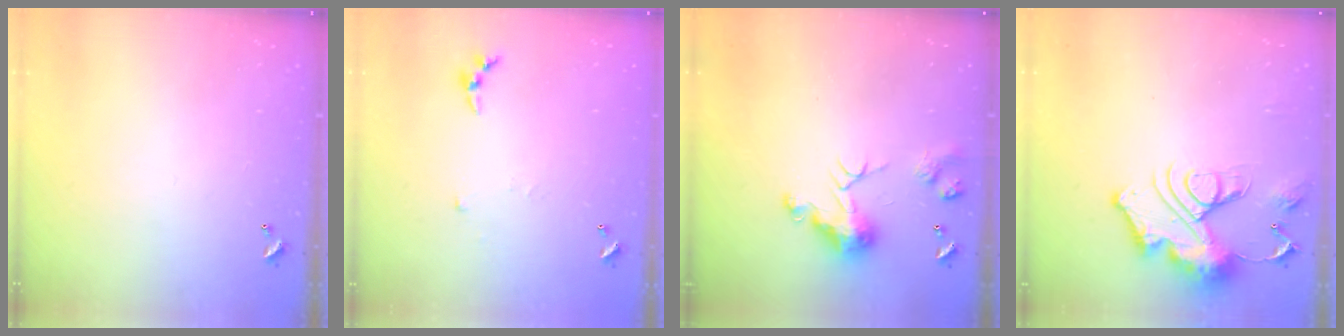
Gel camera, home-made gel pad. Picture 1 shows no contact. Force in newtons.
{"total": 4.1, "press": 4.1, "slide": 0.4}
{"total": 8.2, "press": 8.1, "slide": 0.9}
{"total": 15.3, "press": 15.3, "slide": 1.4}